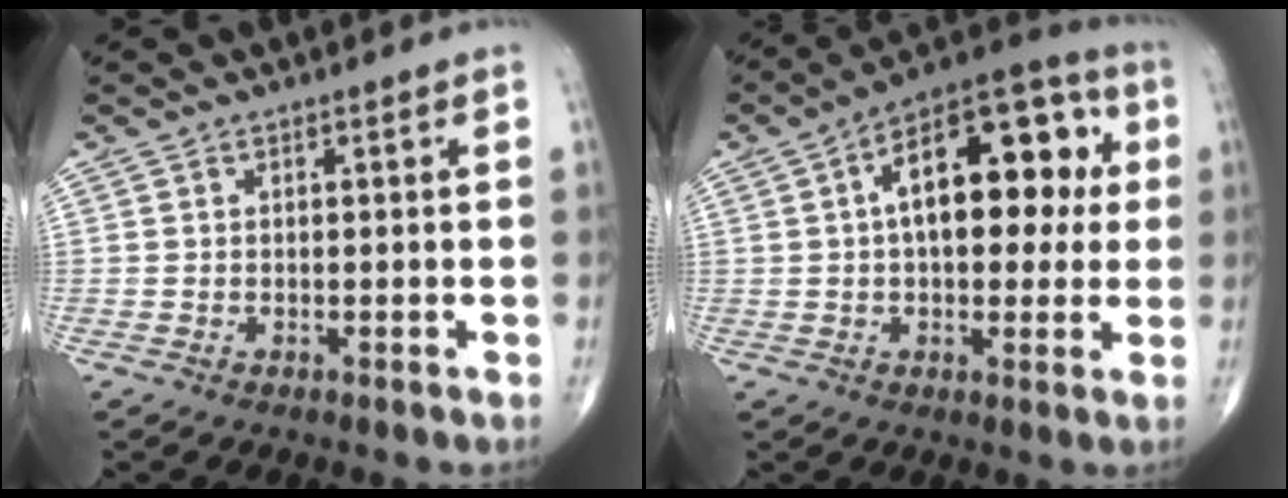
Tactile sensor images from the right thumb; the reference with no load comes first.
{"total": 19.3, "force": [3.5, 10.0, 16.2], "torque": [-0.207, 0.032, 0.040]}